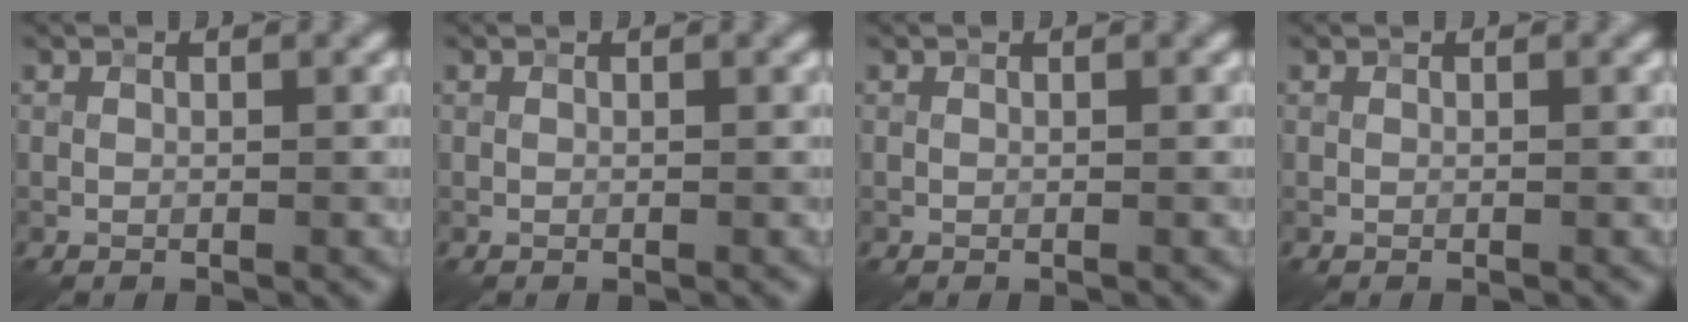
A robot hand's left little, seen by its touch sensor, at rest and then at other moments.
{"total": 0.0}
{"total": 0.0}
{"total": 0.0}